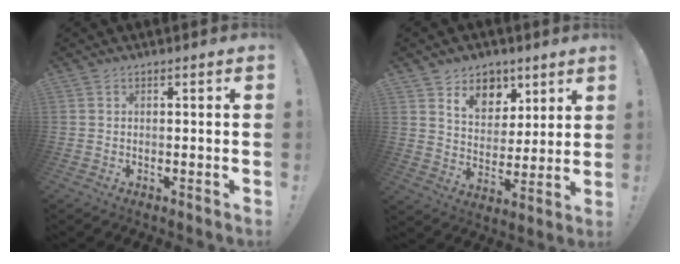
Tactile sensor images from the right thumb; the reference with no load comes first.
{"total": 10.5, "force": [6.7, 7.5, 2.9], "torque": [-0.040, -0.048, 0.131]}